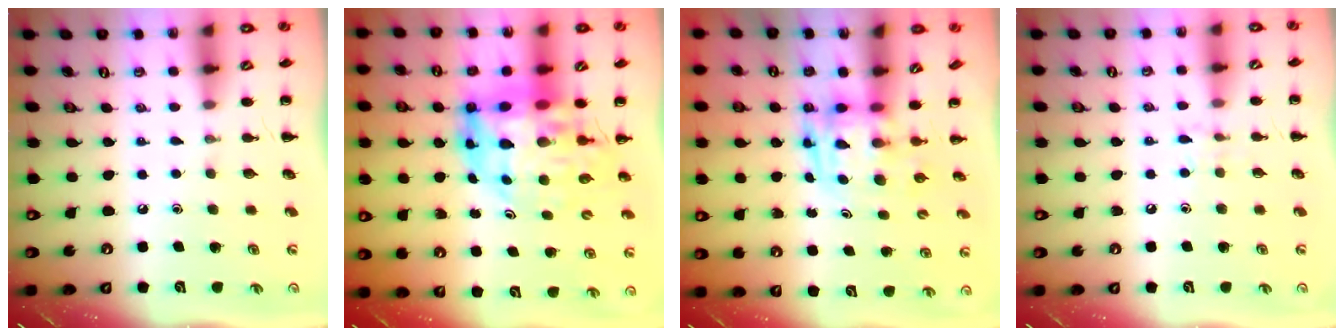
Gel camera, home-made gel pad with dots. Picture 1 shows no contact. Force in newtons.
{"total": 16.6, "press": 15.8, "slide": 5.1}
{"total": 3.9, "press": 3.8, "slide": 0.7}
{"total": 5.5, "press": 5.1, "slide": 1.8}